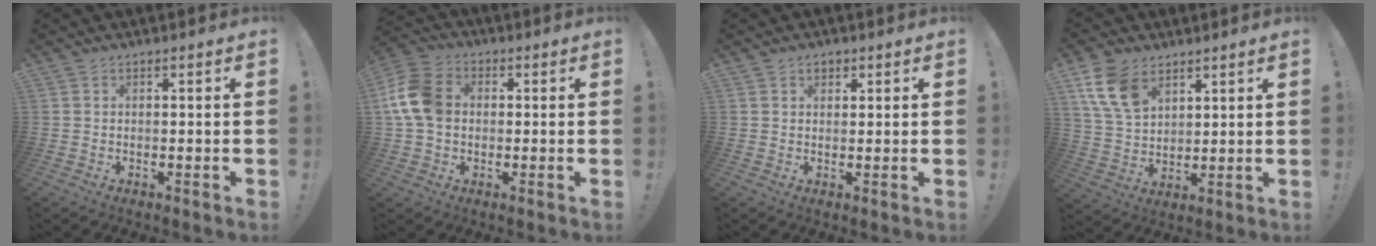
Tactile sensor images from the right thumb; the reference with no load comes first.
{"total": 12.2, "force": [0.8, 9.3, 7.9], "torque": [-0.160, 0.017, 0.023]}
{"total": 2.1, "force": [1.2, 1.4, 1.0], "torque": [-0.006, -0.004, 0.020]}
{"total": 12.1, "force": [6.7, 7.7, 6.6], "torque": [-0.129, -0.022, 0.132]}